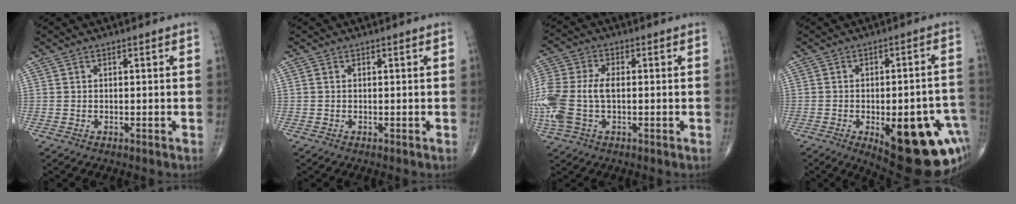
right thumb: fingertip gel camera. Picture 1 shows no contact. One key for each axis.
{"total": 0.0}
{"total": 14.9, "fx": -1.3, "fy": 8.9, "fz": 11.8, "tx": -0.315, "ty": 0.009, "tz": -0.023}
{"total": 23.0, "fx": -8.4, "fy": 9.0, "fz": 19.4, "tx": -0.171, "ty": 0.017, "tz": -0.088}